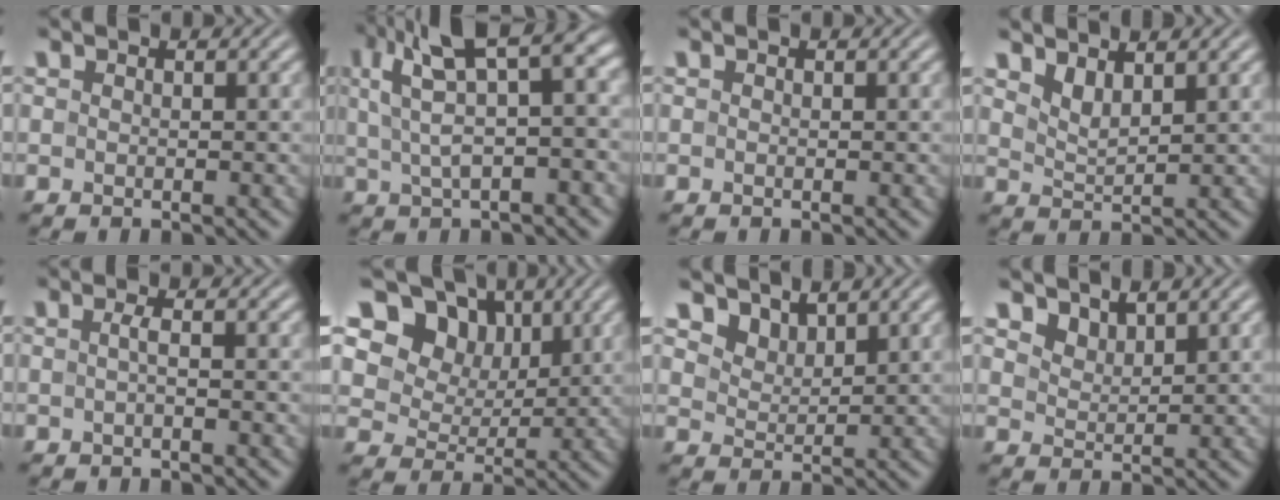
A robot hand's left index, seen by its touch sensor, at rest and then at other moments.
{"total": 8.7, "force": [3.0, 2.9, 7.6], "torque": [-0.142, 0.022, 0.052]}
{"total": 0.0}
{"total": 1.9, "force": [1.5, 0.5, 1.0], "torque": [-0.026, -0.008, 0.036]}
{"total": 0.8, "force": [-0.3, -0.1, 0.8], "torque": [-0.019, 0.000, -0.005]}
{"total": 11.6, "force": [5.9, 8.3, 5.5], "torque": [-0.113, 0.008, 0.109]}
{"total": 3.6, "force": [3.0, 1.6, 1.2], "torque": [-0.041, -0.017, 0.071]}
{"total": 2.2, "force": [1.9, 0.9, 0.7], "torque": [-0.025, -0.011, 0.045]}